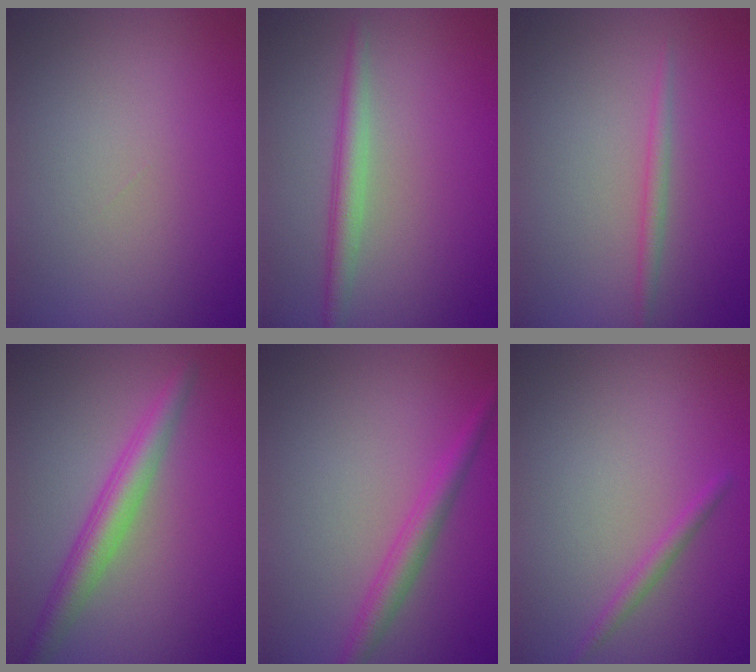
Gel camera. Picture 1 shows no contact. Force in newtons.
{"total": 2.4, "press": 2.4, "slide": 0.0}
{"total": 1.2, "press": 1.2, "slide": 0.1}
{"total": 3.8, "press": 3.8, "slide": 0.1}
{"total": 2.6, "press": 2.6, "slide": 0.0}
{"total": 1.3, "press": 1.2, "slide": 0.1}